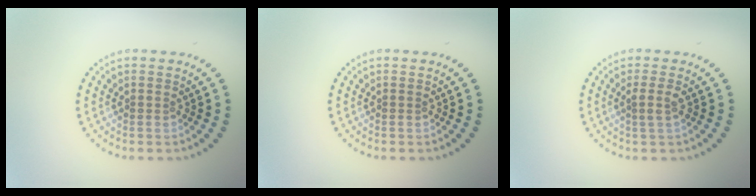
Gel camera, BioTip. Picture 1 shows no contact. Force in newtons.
{"total": 0.0}
{"total": 1.4, "press": 1.1, "slide": 0.8}